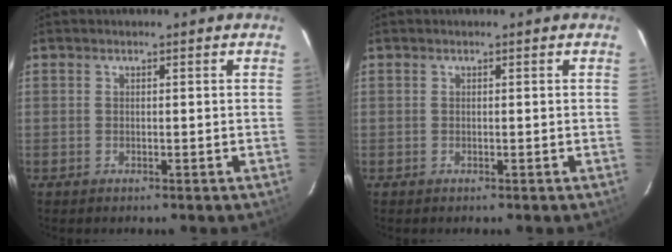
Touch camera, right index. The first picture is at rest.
{"total": 0.0}